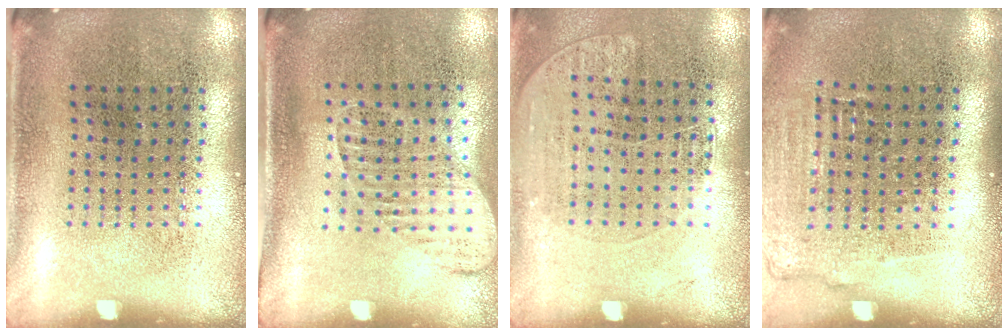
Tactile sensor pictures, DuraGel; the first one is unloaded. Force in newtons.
{"total": 1.3, "press": 1.1, "slide": 0.7}
{"total": 1.1, "press": 0.9, "slide": 0.5}
{"total": 1.1, "press": 1.1, "slide": 0.4}